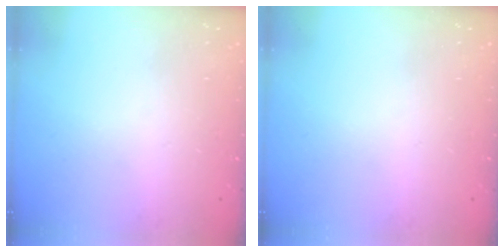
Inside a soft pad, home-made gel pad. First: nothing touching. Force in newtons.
{"total": 0.0}